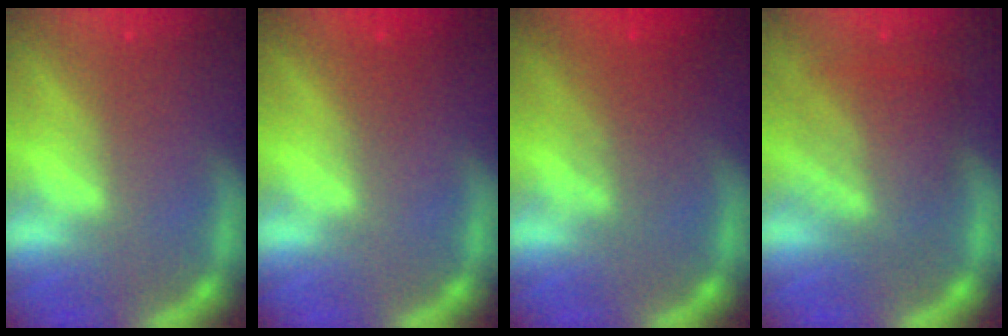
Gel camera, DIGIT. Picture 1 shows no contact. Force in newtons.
{"total": 0.9}
{"total": 3.6}
{"total": 6.5}